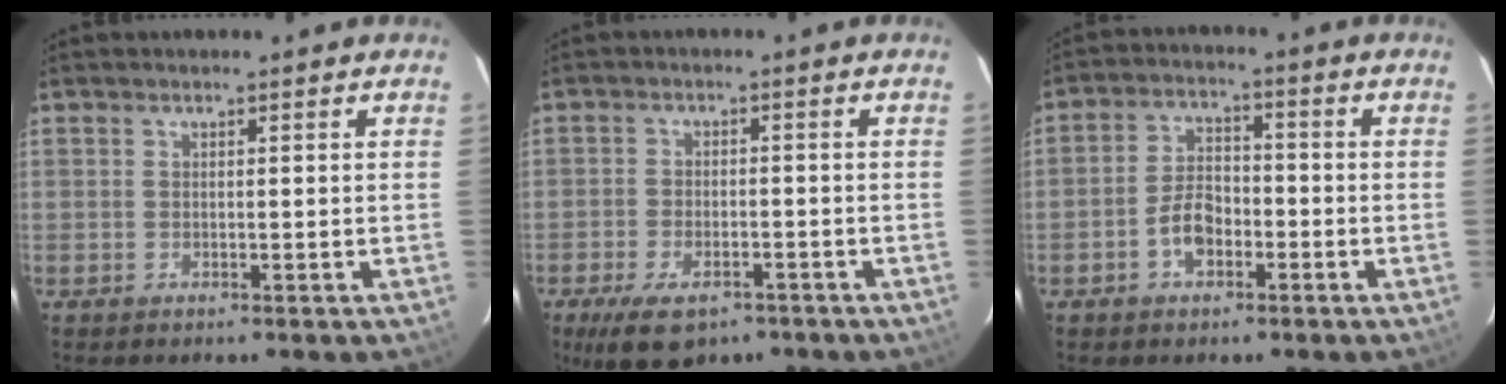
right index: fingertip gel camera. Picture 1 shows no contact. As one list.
[{"total": 8.1, "force": [-5.3, 4.0, 4.5], "torque": [-0.102, -0.018, -0.082]}, {"total": 6.1, "force": [-2.8, 3.8, 3.9], "torque": [-0.077, 0.017, -0.045]}]